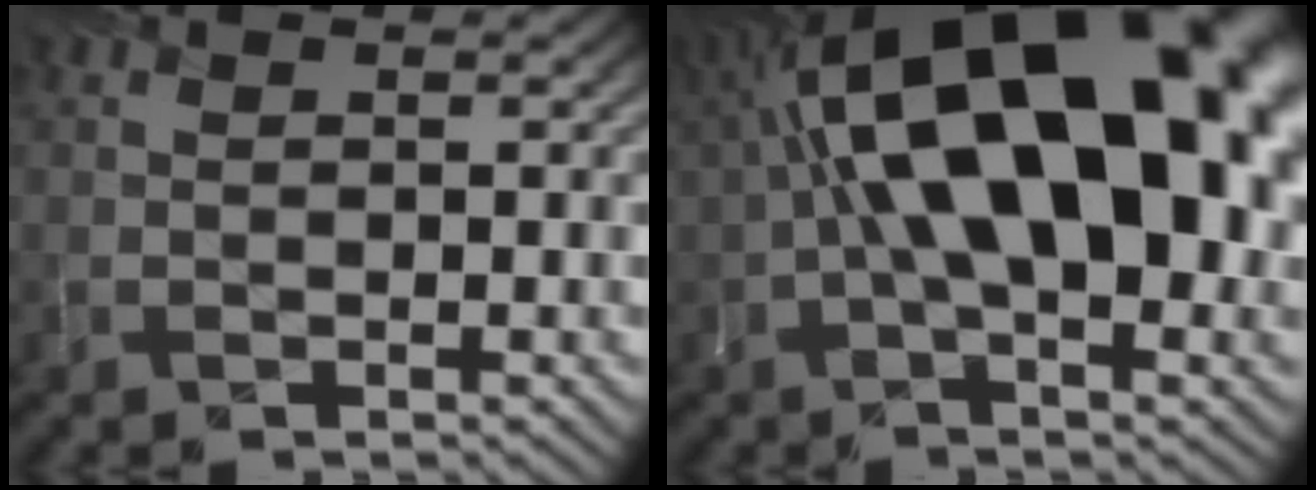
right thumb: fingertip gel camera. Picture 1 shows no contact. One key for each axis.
{"total": 20.8, "fx": 2.5, "fy": 10.3, "fz": 18.0, "tx": -0.303, "ty": 0.019, "tz": 0.040}